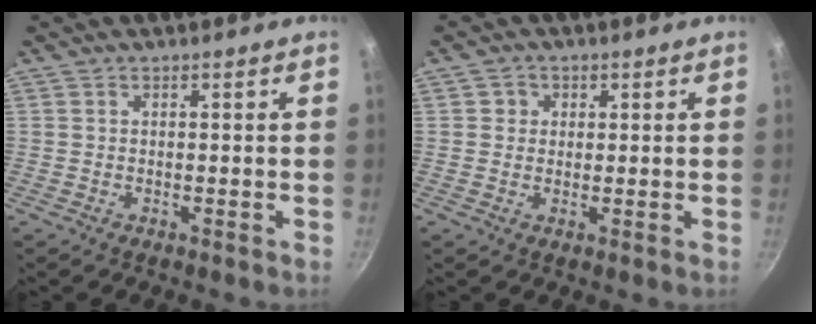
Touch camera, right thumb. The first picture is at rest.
{"total": 2.5, "force": [0.6, 2.4, 0.5], "torque": [0.007, -0.001, 0.004]}